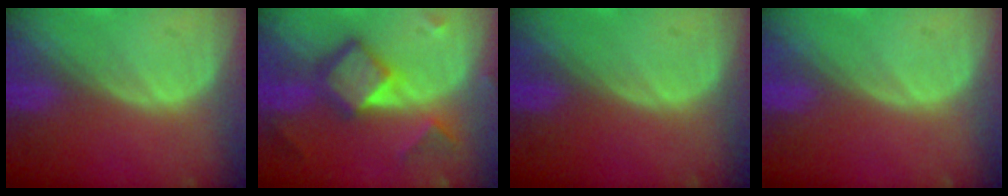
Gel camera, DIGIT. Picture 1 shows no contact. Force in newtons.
{"total": 7.4, "press": 7.4, "slide": 0.5}
{"total": 0.0}
{"total": 0.0}